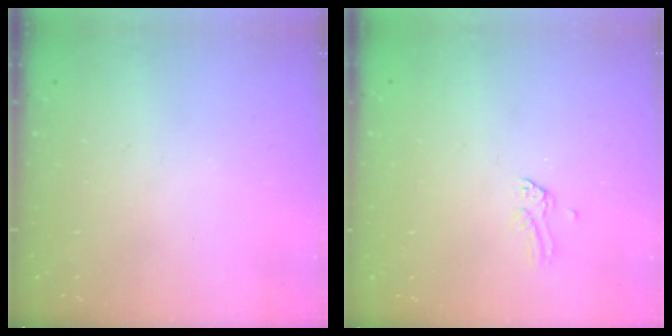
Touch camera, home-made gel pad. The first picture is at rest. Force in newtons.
{"total": 0.0}